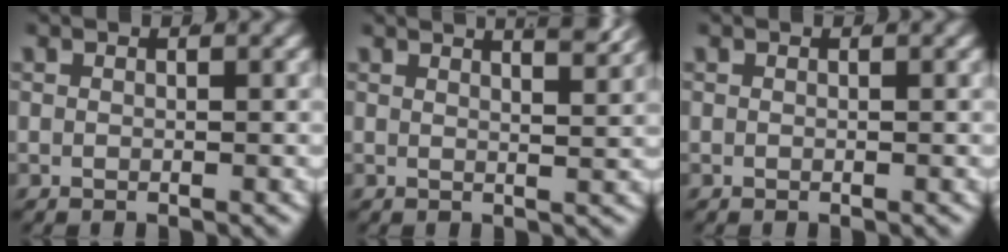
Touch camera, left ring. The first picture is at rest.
{"total": 5.4, "force": [4.0, 1.2, 3.4], "torque": [-0.035, 0.006, 0.061]}
{"total": 0.0}